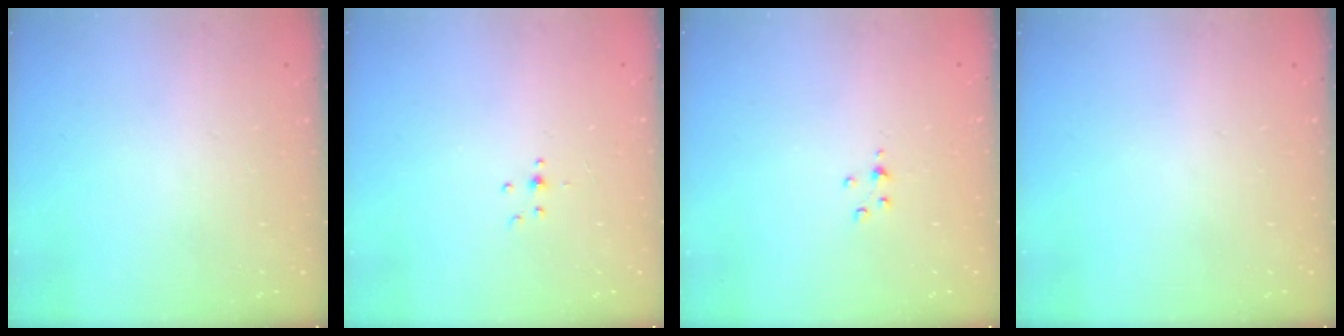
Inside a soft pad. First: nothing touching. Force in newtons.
{"total": 3.0, "press": 2.8, "slide": 1.1}
{"total": 2.9, "press": 2.8, "slide": 0.4}
{"total": 0.0}